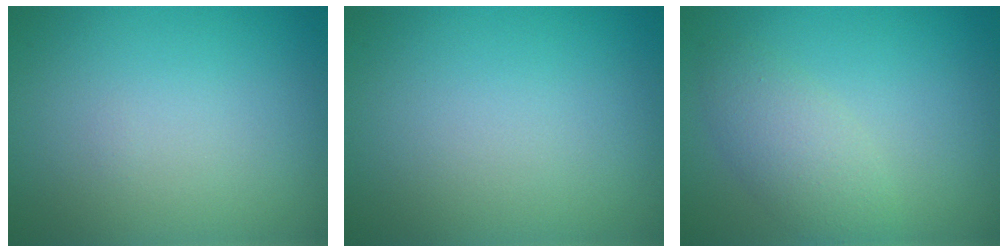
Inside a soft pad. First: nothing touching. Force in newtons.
{"total": 0.0}
{"total": 3.1, "press": 3.1, "slide": 0.1}